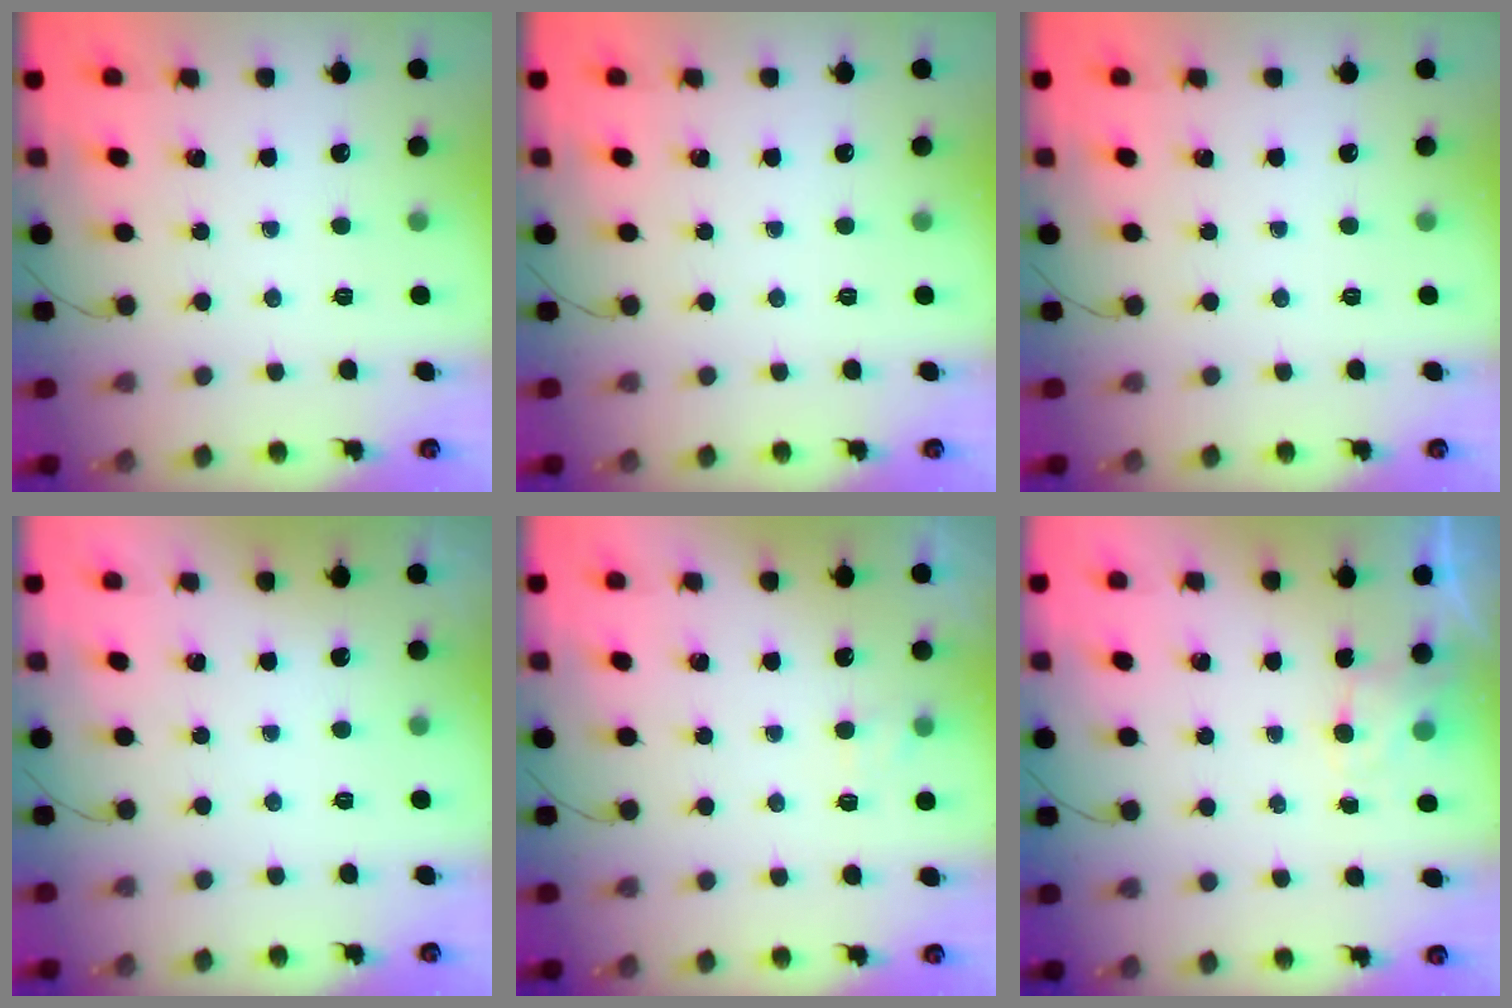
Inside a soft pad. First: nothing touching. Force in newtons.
{"total": 0.0}
{"total": 0.0}
{"total": 1.8, "press": 1.8, "slide": 0.3}
{"total": 2.6, "press": 2.4, "slide": 1.2}
{"total": 4.0, "press": 3.8, "slide": 1.2}